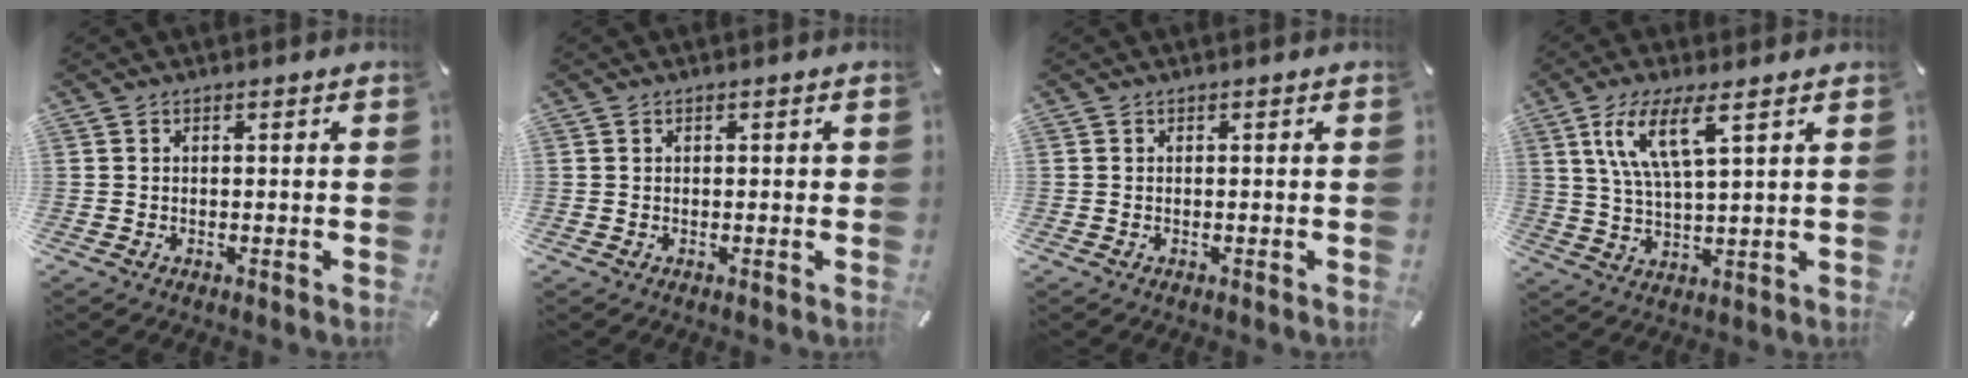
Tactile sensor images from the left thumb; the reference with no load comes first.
{"total": 0.8, "force": [0.2, 0.5, 0.6], "torque": [-0.011, 0.004, 0.002]}
{"total": 0.0}
{"total": 10.7, "force": [5.5, 2.8, 8.7], "torque": [-0.189, -0.001, 0.097]}